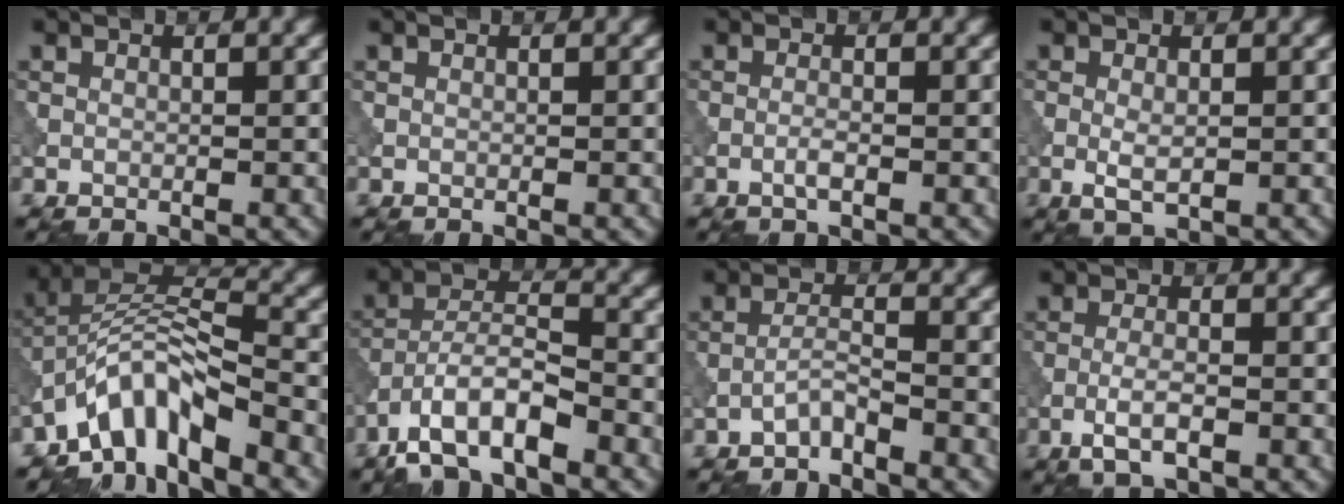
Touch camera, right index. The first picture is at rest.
{"total": 0.0}
{"total": 1.2, "force": [-0.5, 0.2, 1.0], "torque": [-0.021, 0.001, -0.013]}
{"total": 1.9, "force": [-0.3, 0.8, 1.7], "torque": [-0.035, -0.004, -0.004]}
{"total": 7.5, "force": [-5.1, 2.6, 4.7], "torque": [-0.070, 0.009, -0.104]}
{"total": 7.0, "force": [-4.7, 2.4, 4.7], "torque": [-0.082, 0.008, -0.095]}
{"total": 1.8, "force": [-1.5, 0.2, 0.9], "torque": [-0.018, 0.010, -0.035]}
{"total": 2.9, "force": [-1.4, 0.9, 2.5], "torque": [-0.053, 0.000, -0.030]}